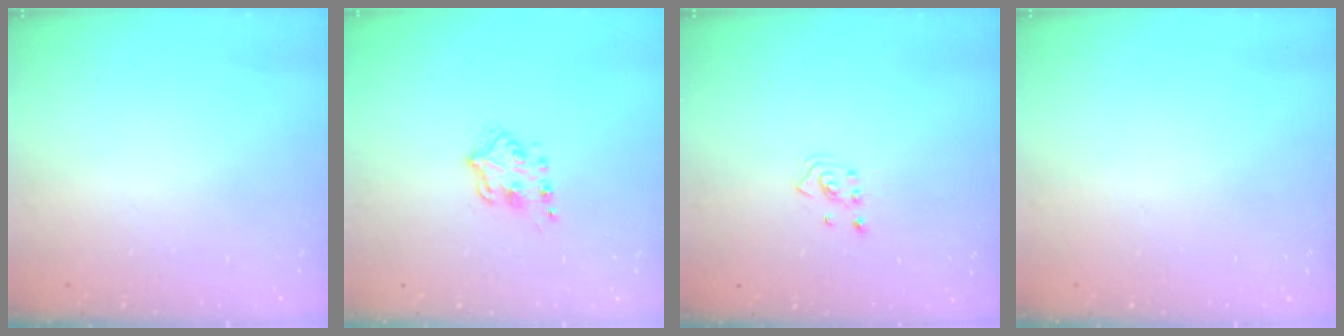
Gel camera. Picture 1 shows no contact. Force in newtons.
{"total": 6.5, "press": 6.5, "slide": 0.6}
{"total": 2.1, "press": 2.1, "slide": 0.3}
{"total": 0.0}